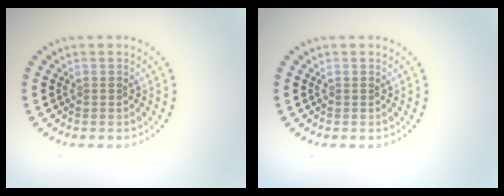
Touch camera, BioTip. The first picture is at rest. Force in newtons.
{"total": 0.0}